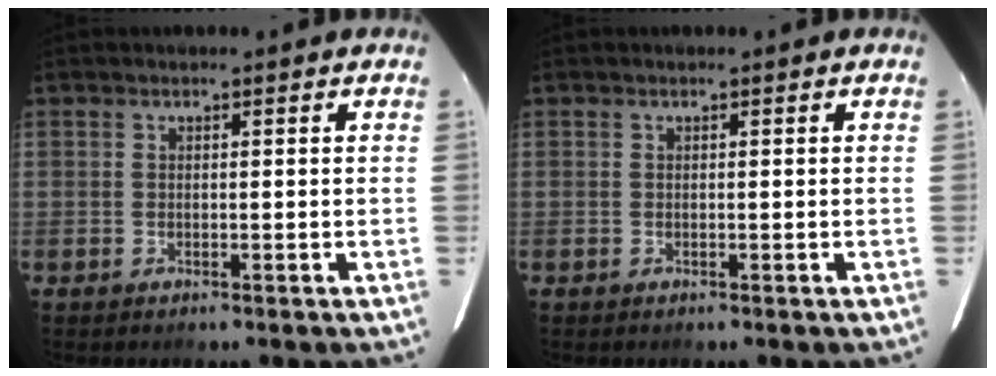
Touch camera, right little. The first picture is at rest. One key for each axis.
{"total": 0.0}